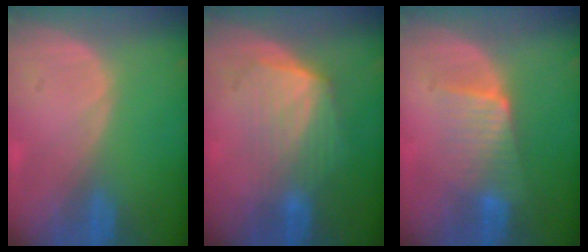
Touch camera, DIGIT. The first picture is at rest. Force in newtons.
{"total": 7.2, "press": 6.5, "slide": 3.0}
{"total": 5.8, "press": 5.5, "slide": 1.7}